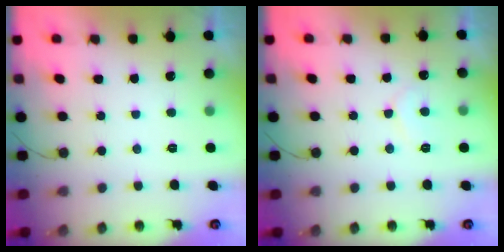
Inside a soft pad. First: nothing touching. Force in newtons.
{"total": 6.1, "press": 6.1, "slide": 0.3}